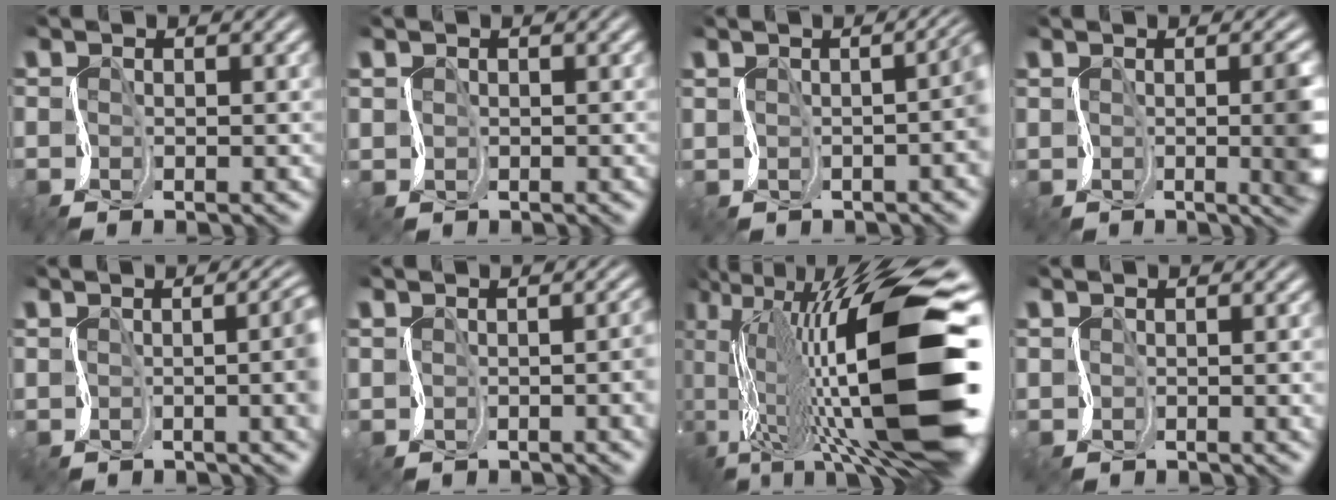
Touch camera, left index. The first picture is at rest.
{"total": 1.5, "force": [0.6, 0.2, -1.3], "torque": [0.018, 0.003, 0.018]}
{"total": 3.3, "force": [0.0, 1.1, 3.1], "torque": [-0.015, -0.004, 0.005]}
{"total": 3.3, "force": [0.6, 0.8, 3.2], "torque": [-0.030, -0.008, 0.021]}
{"total": 3.9, "force": [0.6, 1.2, 3.6], "torque": [-0.027, 0.001, 0.016]}
{"total": 1.2, "force": [-0.1, 0.3, 1.1], "torque": [-0.010, 0.000, 0.009]}
{"total": 17.4, "force": [0.9, 5.8, 16.4], "torque": [-0.298, 0.034, -0.001]}
{"total": 1.3, "force": [0.6, 0.7, 0.9], "torque": [-0.005, -0.001, 0.010]}